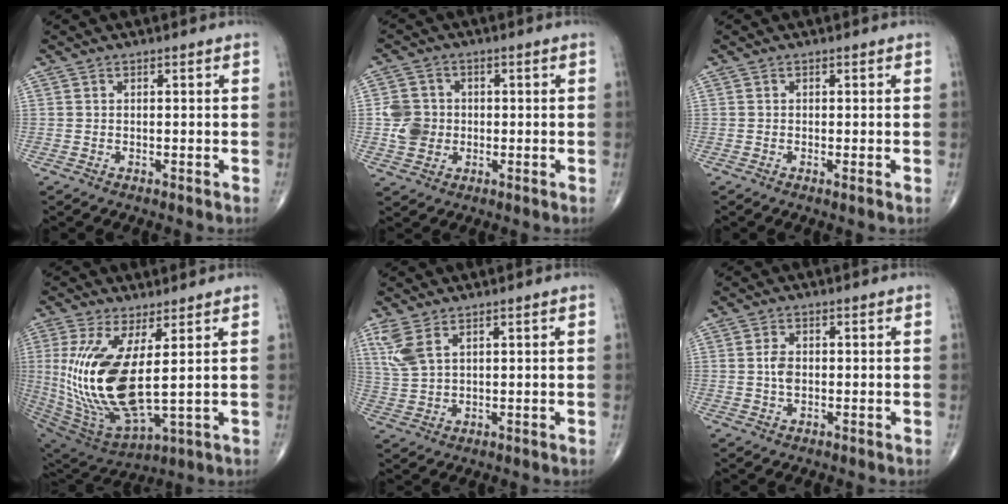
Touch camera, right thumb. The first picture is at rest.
{"total": 6.1, "force": [-0.5, 5.4, 2.8], "torque": [-0.035, 0.006, -0.012]}
{"total": 0.7, "force": [-0.1, 0.0, 0.7], "torque": [-0.018, -0.003, -0.005]}
{"total": 19.3, "force": [2.4, 7.1, 17.8], "torque": [-0.392, -0.039, 0.065]}
{"total": 5.6, "force": [3.0, 2.5, 4.0], "torque": [-0.100, -0.004, 0.072]}
{"total": 2.5, "force": [0.0, 1.6, 2.0], "torque": [-0.037, 0.000, -0.001]}